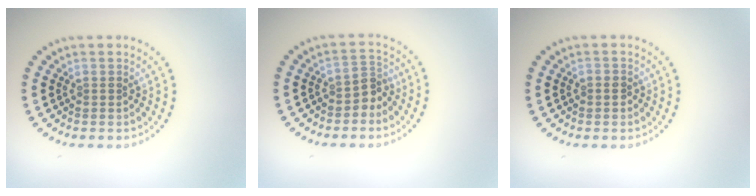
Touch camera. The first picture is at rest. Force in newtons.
{"total": 2.1, "press": 1.6, "slide": 1.3}
{"total": 0.5, "press": 0.4, "slide": 0.3}